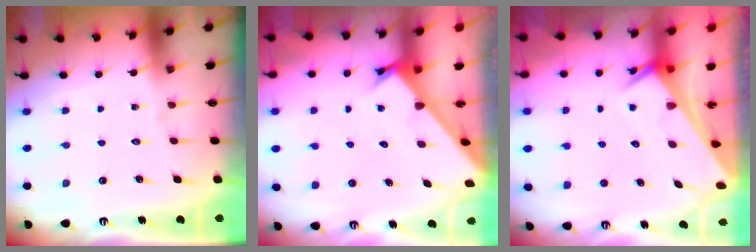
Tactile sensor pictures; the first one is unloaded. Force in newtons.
{"total": 2.2, "press": 2.2, "slide": 0.2}
{"total": 2.6, "press": 2.6, "slide": 0.1}